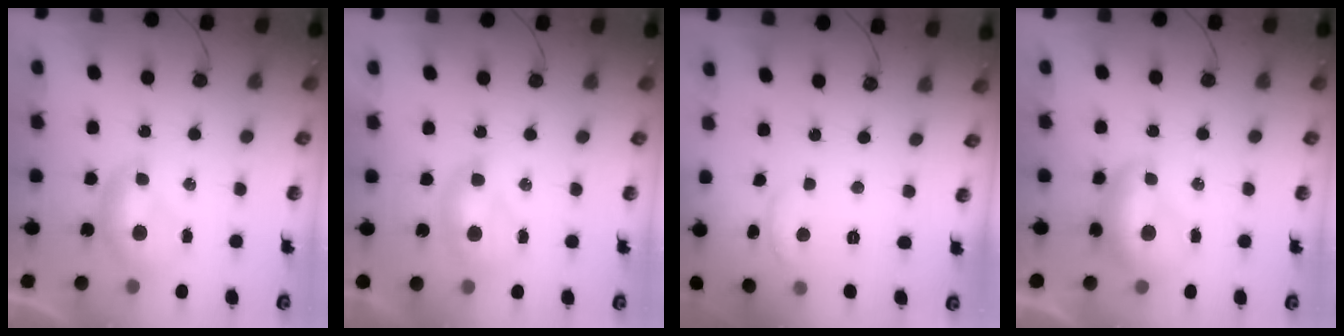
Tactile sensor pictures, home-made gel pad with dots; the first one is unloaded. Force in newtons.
{"total": 1.7, "press": 1.6, "slide": 0.3}
{"total": 0.8, "press": 0.5, "slide": 0.6}
{"total": 1.6, "press": 1.6, "slide": 0.4}